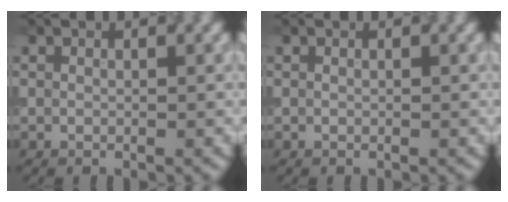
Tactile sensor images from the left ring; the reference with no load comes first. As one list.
[{"total": 0.0}]